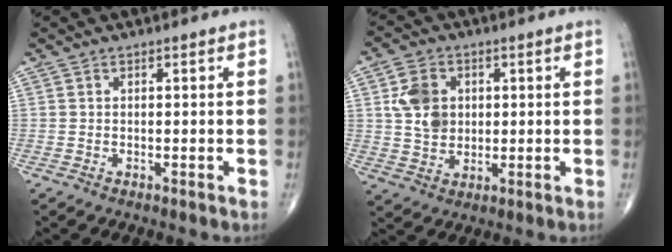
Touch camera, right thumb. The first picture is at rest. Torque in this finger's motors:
{"motor_torque": [0.00, 0.18, 0.92, 0.26, 0.05]}